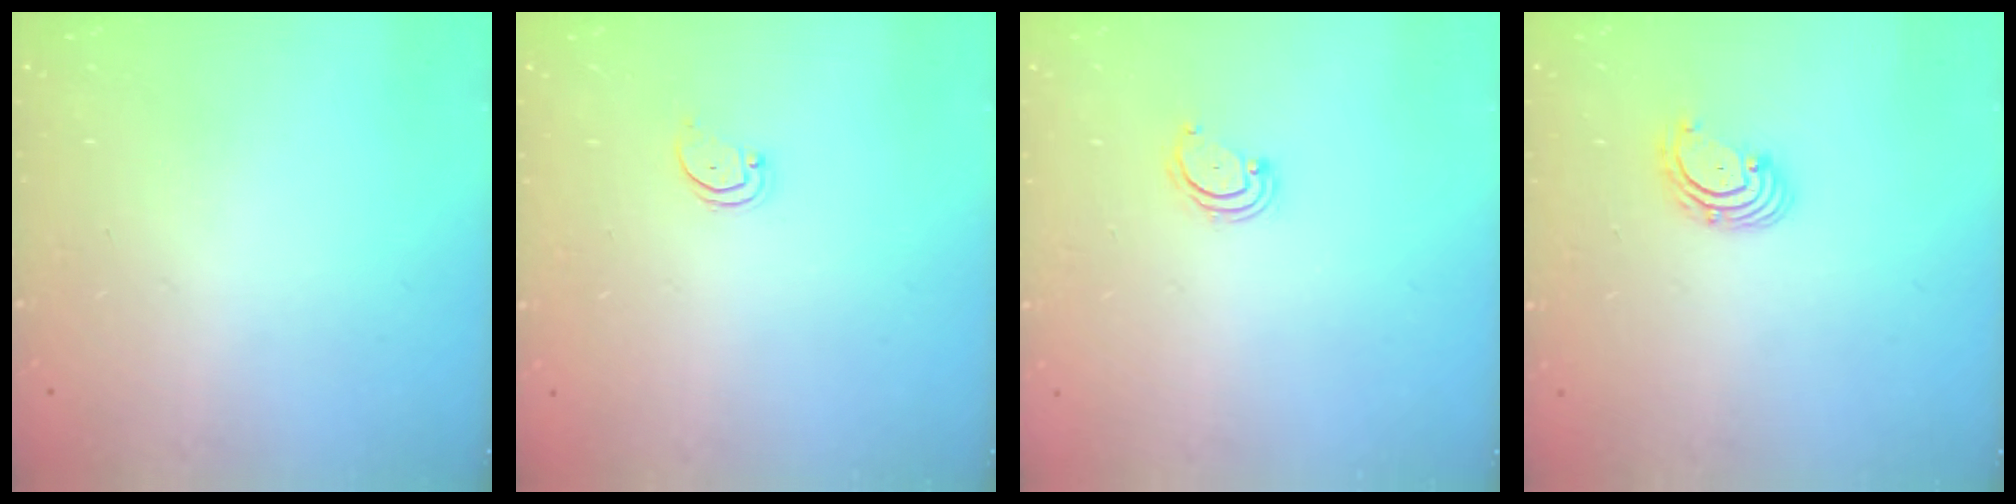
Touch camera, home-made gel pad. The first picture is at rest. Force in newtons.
{"total": 1.8, "press": 1.7, "slide": 0.2}
{"total": 2.8, "press": 2.8, "slide": 0.3}
{"total": 2.9, "press": 2.9, "slide": 0.3}